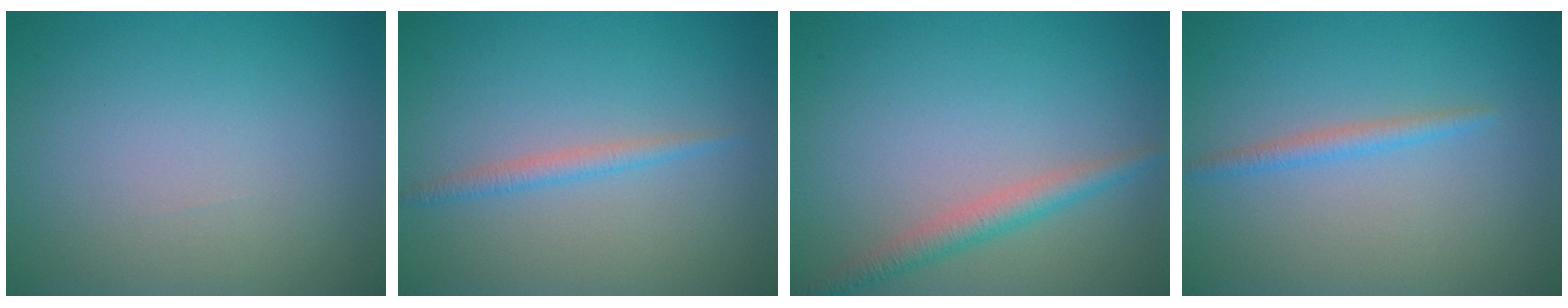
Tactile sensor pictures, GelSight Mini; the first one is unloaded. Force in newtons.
{"total": 1.5, "press": 1.5, "slide": 0.1}
{"total": 2.5, "press": 2.5, "slide": 0.1}
{"total": 1.5, "press": 1.5, "slide": 0.1}